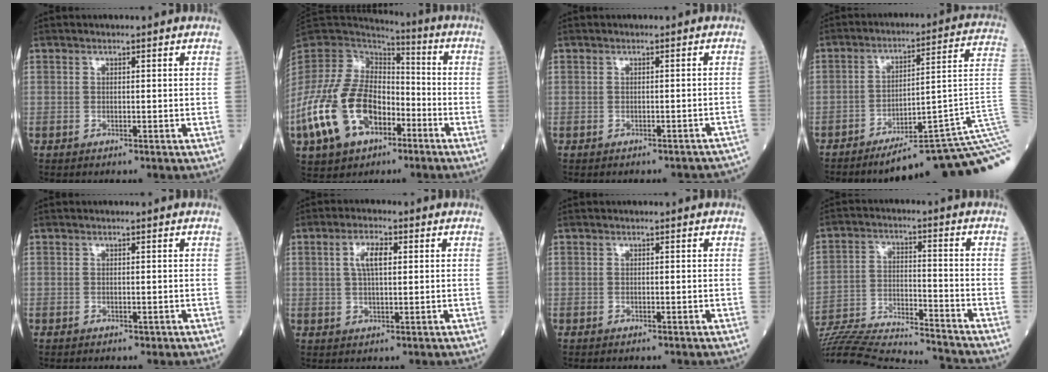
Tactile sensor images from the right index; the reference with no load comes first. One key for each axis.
{"total": 17.8, "fx": -7.0, "fy": 10.9, "fz": 12.2, "tx": -0.273, "ty": 0.010, "tz": -0.127}
{"total": 8.4, "fx": -7.9, "fy": 2.1, "fz": 2.0, "tx": -0.015, "ty": 0.006, "tz": -0.072}
{"total": 18.5, "fx": -11.1, "fy": -1.9, "fz": 14.7, "tx": -0.093, "ty": 0.048, "tz": -0.158}
{"total": 0.0}
{"total": 4.5, "fx": 1.3, "fy": 1.5, "fz": 4.1, "tx": -0.081, "ty": 0.010, "tz": 0.024}
{"total": 0.0}
{"total": 22.3, "fx": -21.2, "fy": 1.1, "fz": 6.6, "tx": -0.157, "ty": -0.019, "tz": -0.331}